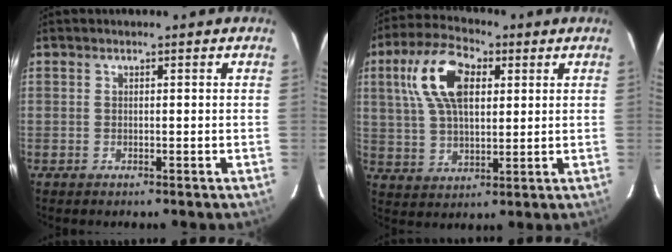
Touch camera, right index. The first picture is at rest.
{"total": 13.4, "force": [4.4, 7.0, 10.6], "torque": [-0.212, 0.029, 0.080]}